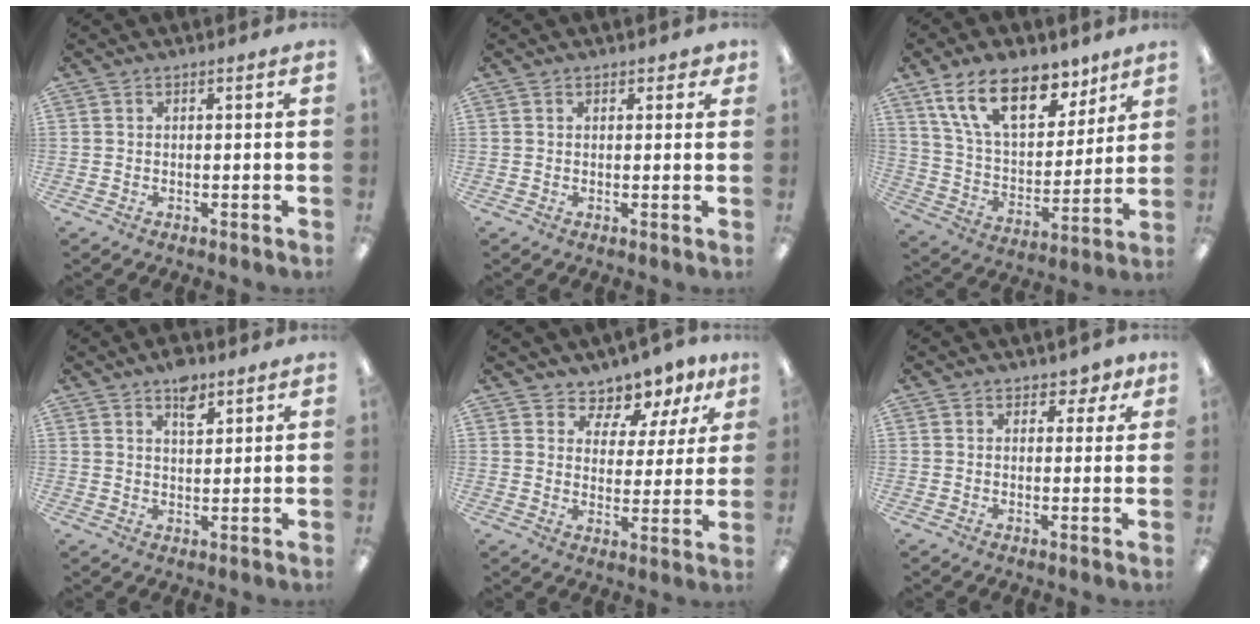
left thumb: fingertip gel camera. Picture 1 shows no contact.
{"total": 1.5, "force": [0.9, 1.1, 0.6], "torque": [0.003, -0.003, 0.013]}
{"total": 19.2, "force": [12.1, 9.7, 11.3], "torque": [-0.197, -0.047, 0.217]}
{"total": 5.5, "force": [3.8, 2.7, 3.0], "torque": [-0.036, -0.017, 0.063]}
{"total": 7.1, "force": [6.2, 3.3, 0.9], "torque": [-0.017, -0.057, 0.110]}
{"total": 3.1, "force": [1.5, 2.5, 0.9], "torque": [0.002, -0.002, 0.024]}